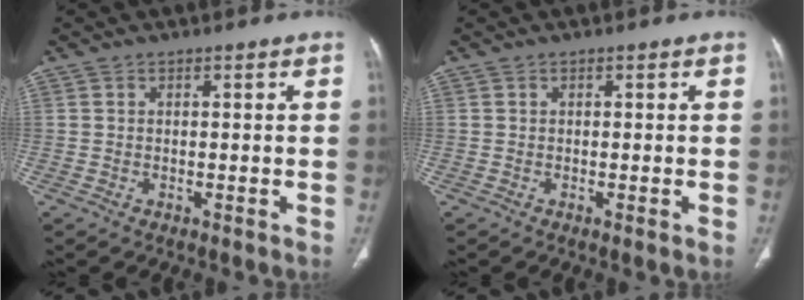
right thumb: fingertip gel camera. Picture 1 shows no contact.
{"total": 0.6, "force": [-0.2, 0.0, 0.6], "torque": [-0.018, -0.003, -0.006]}